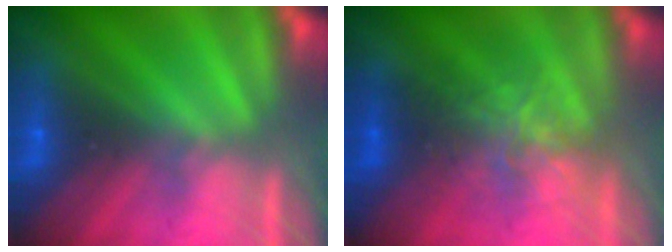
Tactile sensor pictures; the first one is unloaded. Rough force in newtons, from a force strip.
{"total": 2.4}